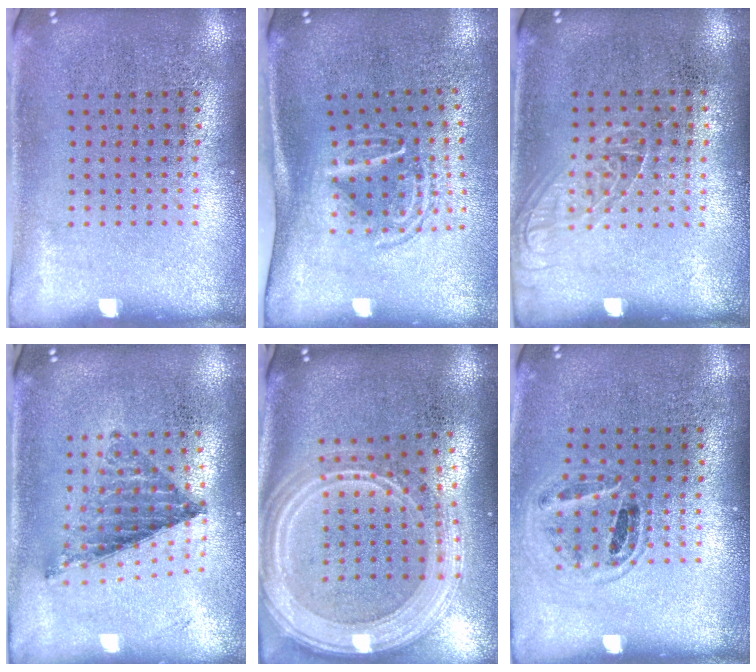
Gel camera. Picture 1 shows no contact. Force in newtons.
{"total": 1.7, "press": 1.2, "slide": 1.2}
{"total": 1.2, "press": 1.1, "slide": 0.5}
{"total": 0.8, "press": 0.8, "slide": 0.1}
{"total": 3.0, "press": 2.5, "slide": 1.7}
{"total": 1.0, "press": 1.0, "slide": 0.1}